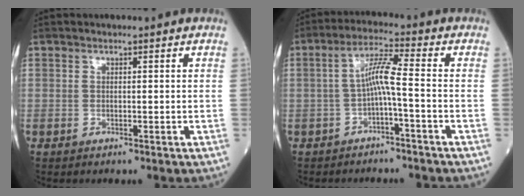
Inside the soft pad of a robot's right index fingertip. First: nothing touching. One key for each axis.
{"total": 5.2, "fx": -1.1, "fy": -0.1, "fz": 5.1, "tx": -0.096, "ty": 0.021, "tz": -0.019}